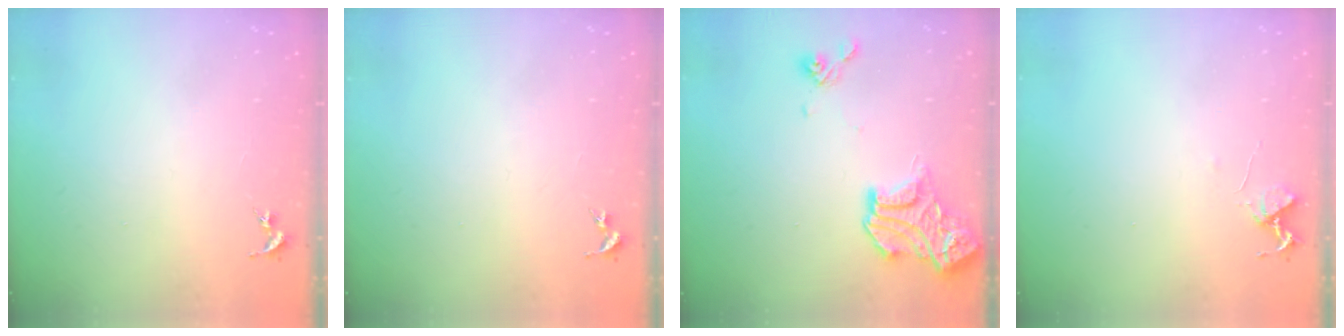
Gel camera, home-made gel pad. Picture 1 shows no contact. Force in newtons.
{"total": 0.0}
{"total": 15.6, "press": 15.5, "slide": 0.7}
{"total": 5.3, "press": 5.2, "slide": 0.6}